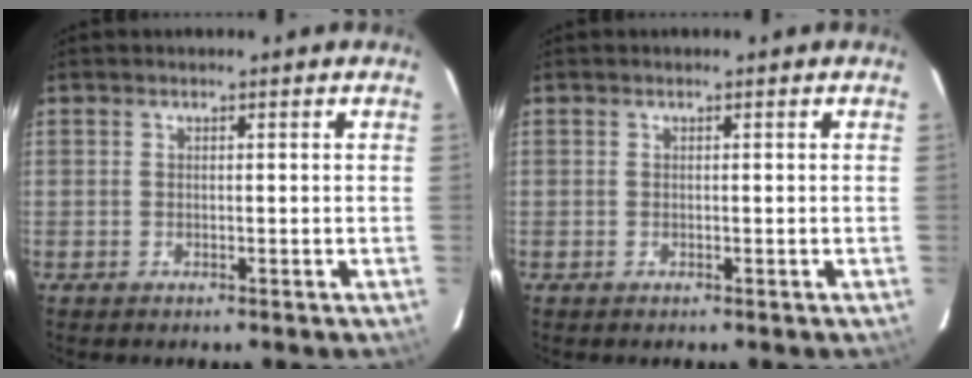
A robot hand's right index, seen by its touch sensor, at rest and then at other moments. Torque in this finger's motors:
{"motor_torque": [0.00, 0.00, -0.03, 0.00]}